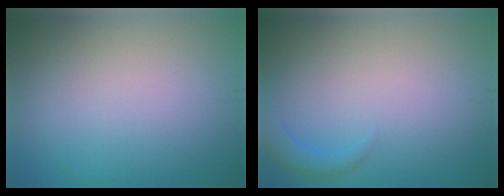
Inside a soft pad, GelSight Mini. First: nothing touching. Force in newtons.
{"total": 1.8, "press": 1.8, "slide": 0.1}